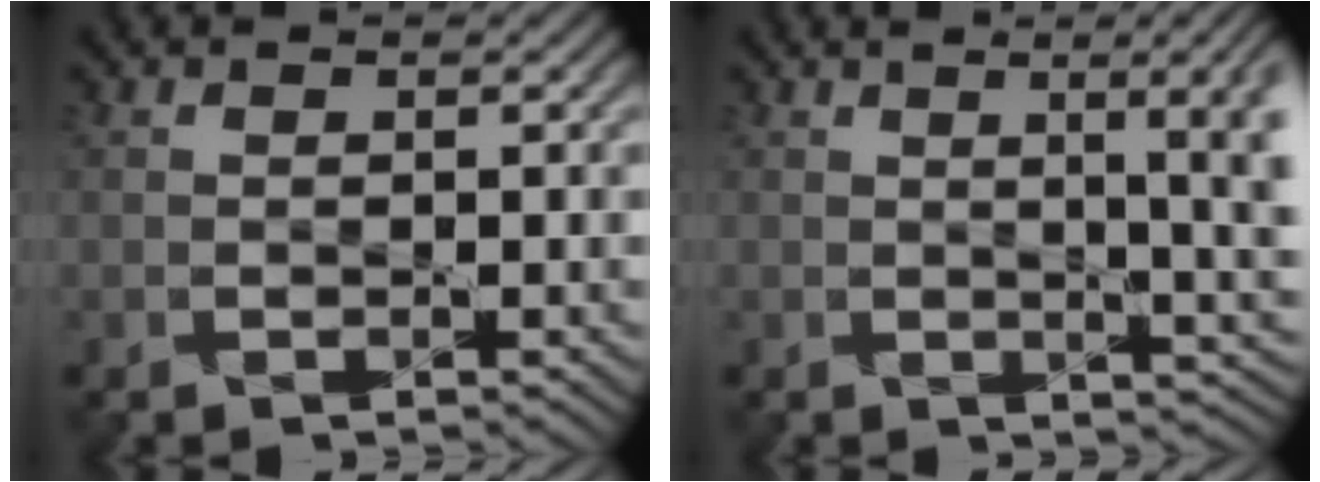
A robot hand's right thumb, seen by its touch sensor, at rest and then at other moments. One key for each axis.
{"total": 8.0, "fx": 1.3, "fy": 2.6, "fz": 7.5, "tx": -0.065, "ty": 0.021, "tz": 0.012}